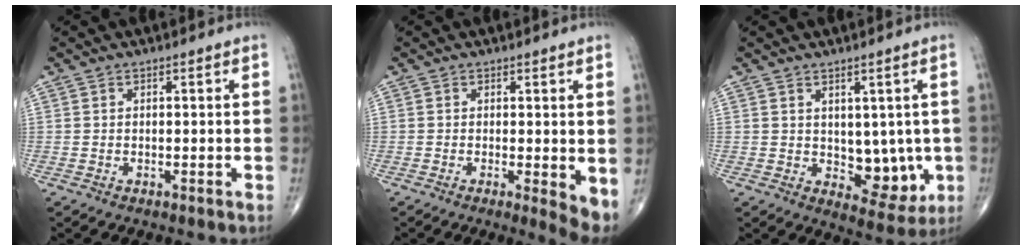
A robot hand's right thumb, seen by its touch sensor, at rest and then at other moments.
{"total": 4.5, "force": [-0.1, 1.2, 4.3], "torque": [-0.061, -0.014, -0.005]}
{"total": 7.9, "force": [-0.3, 5.1, 6.1], "torque": [-0.034, -0.015, 0.010]}